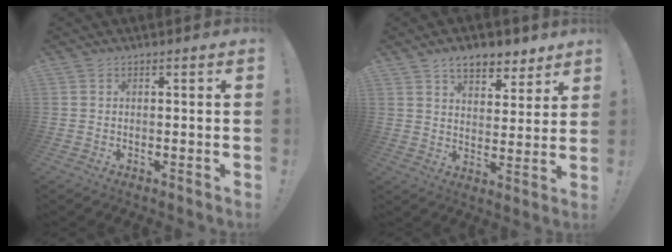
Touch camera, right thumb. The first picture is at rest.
{"total": 9.3, "force": [6.8, 4.8, 4.2], "torque": [-0.051, -0.039, 0.123]}